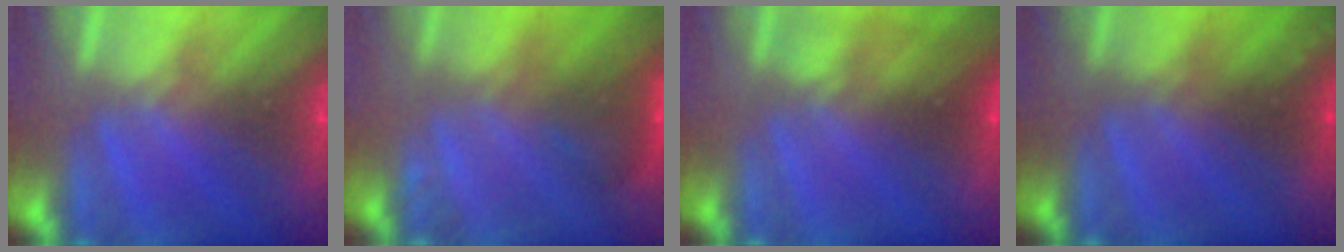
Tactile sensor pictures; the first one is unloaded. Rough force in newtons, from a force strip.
{"total": 2.9}
{"total": 2.7}
{"total": 2.3}